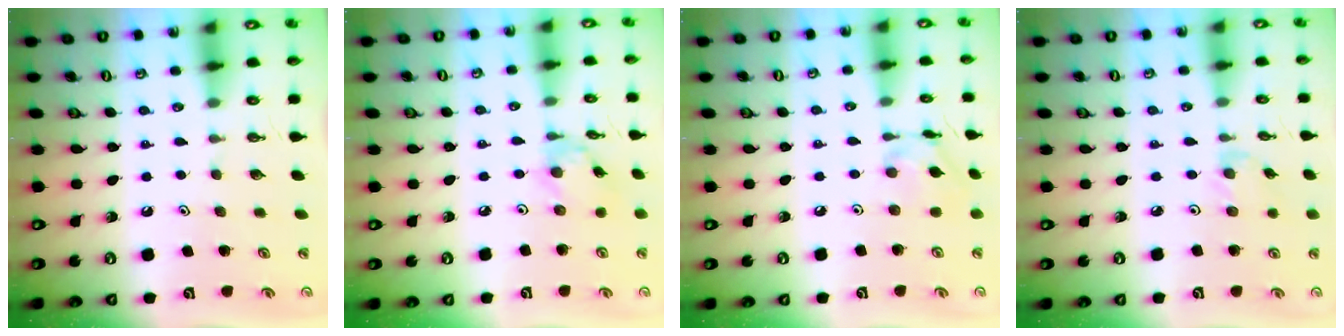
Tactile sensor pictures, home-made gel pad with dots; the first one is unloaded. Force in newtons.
{"total": 3.4, "press": 3.4, "slide": 0.2}
{"total": 9.7, "press": 9.7, "slide": 0.6}
{"total": 1.9, "press": 1.9, "slide": 0.4}